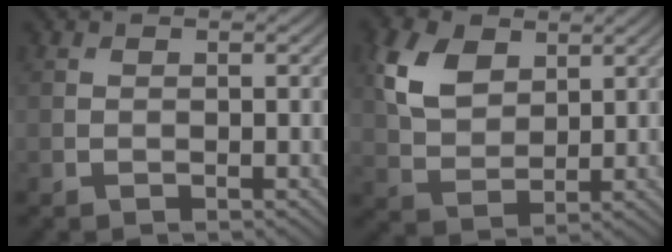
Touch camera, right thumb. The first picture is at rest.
{"total": 7.4, "force": [3.3, 4.7, 4.7], "torque": [-0.120, 0.005, 0.064]}